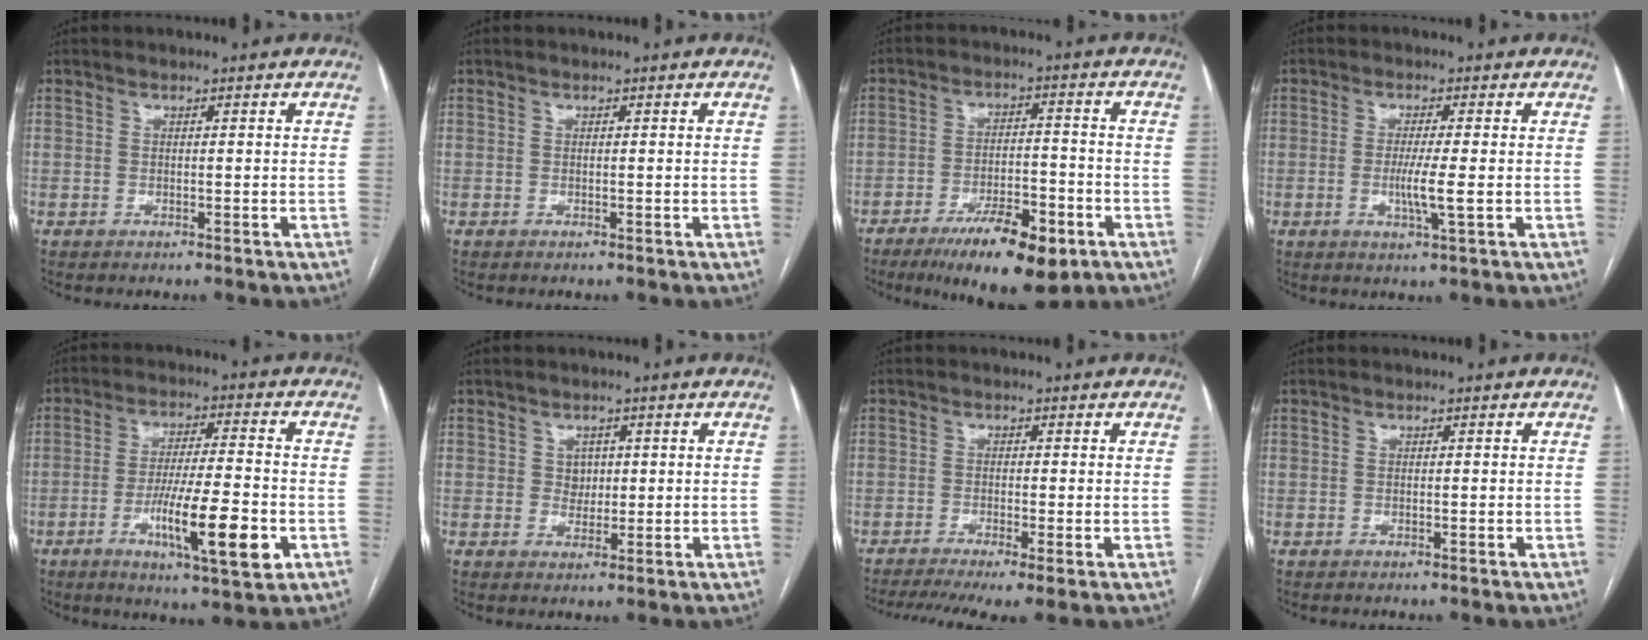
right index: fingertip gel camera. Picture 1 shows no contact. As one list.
[{"total": 0.0}, {"total": 12.4, "force": [-7.3, 3.5, 9.4], "torque": [-0.148, -0.007, -0.110]}, {"total": 4.4, "force": [-0.7, -0.4, 4.3], "torque": [-0.089, -0.011, -0.014]}, {"total": 13.0, "force": [-4.5, 1.4, 12.1], "torque": [-0.211, -0.015, -0.071]}, {"total": 2.4, "force": [0.7, 2.0, 1.1], "torque": [-0.009, 0.004, 0.014]}, {"total": 7.7, "force": [-5.1, 1.1, 5.6], "torque": [-0.094, -0.009, -0.087]}, {"total": 0.0}]